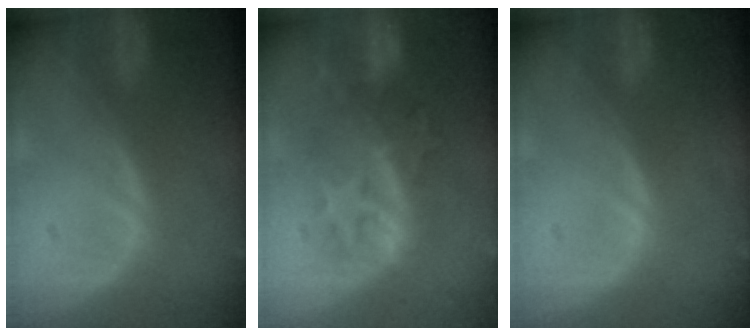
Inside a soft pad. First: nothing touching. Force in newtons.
{"total": 9.5, "press": 8.7, "slide": 4.0}
{"total": 0.0}